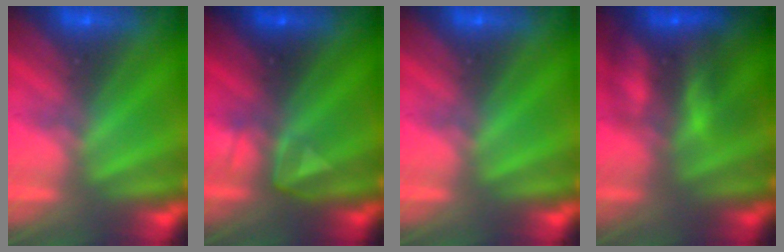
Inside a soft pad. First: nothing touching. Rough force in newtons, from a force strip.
{"total": 3.1}
{"total": 0.0}
{"total": 8.6}